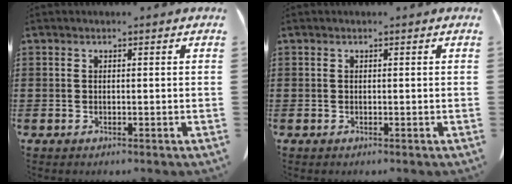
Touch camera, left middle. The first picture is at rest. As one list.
[{"total": 0.0}]